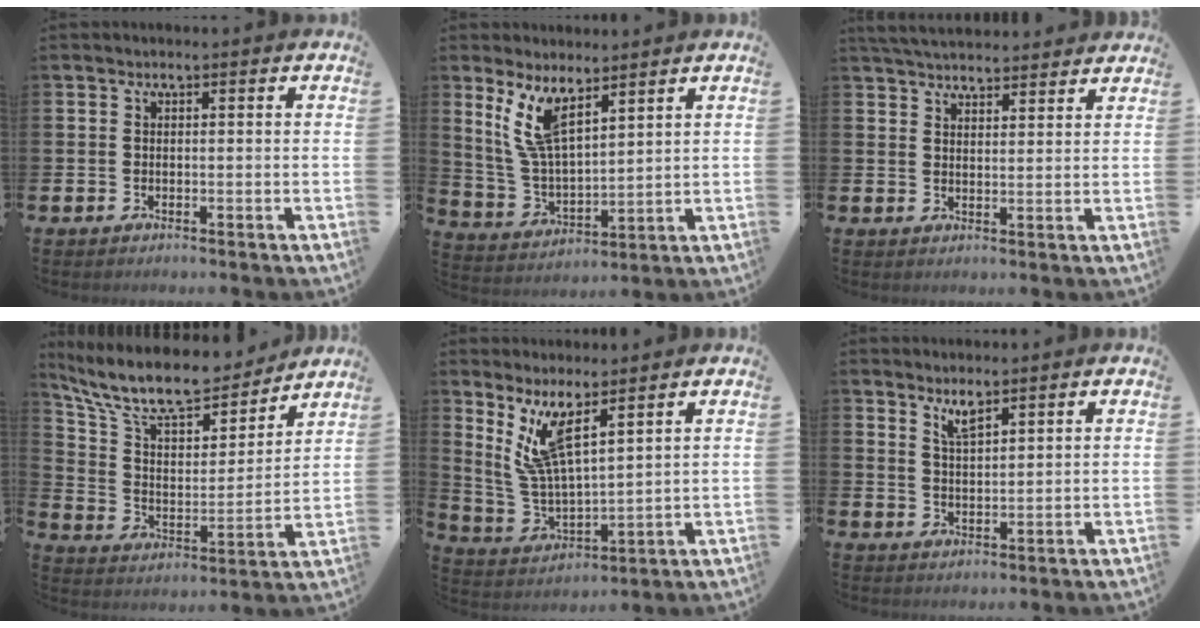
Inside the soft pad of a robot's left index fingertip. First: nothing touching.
{"total": 8.6, "force": [6.1, 2.8, 5.3], "torque": [-0.127, -0.018, 0.114]}
{"total": 4.6, "force": [4.5, 0.7, 0.5], "torque": [-0.022, -0.021, 0.084]}
{"total": 12.0, "force": [10.5, 3.5, 4.5], "torque": [-0.135, -0.064, 0.184]}
{"total": 8.0, "force": [5.8, 1.9, 5.2], "torque": [-0.126, -0.028, 0.104]}
{"total": 4.1, "force": [3.7, 0.5, 1.7], "torque": [-0.031, -0.019, 0.063]}